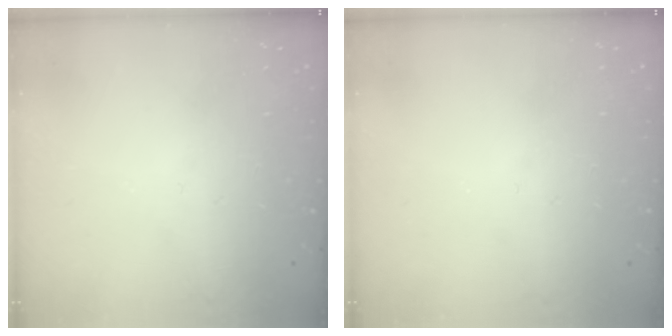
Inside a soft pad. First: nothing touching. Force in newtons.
{"total": 0.0}